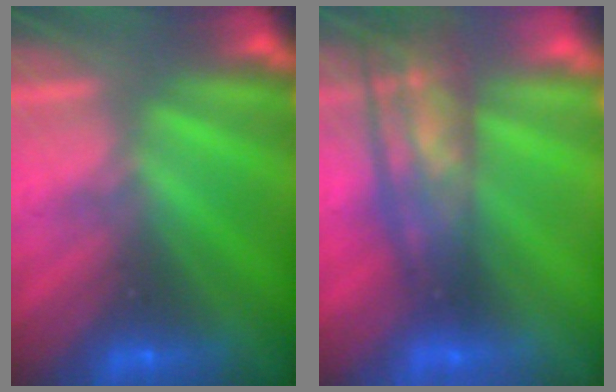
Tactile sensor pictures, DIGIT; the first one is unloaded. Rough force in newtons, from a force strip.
{"total": 5.7}